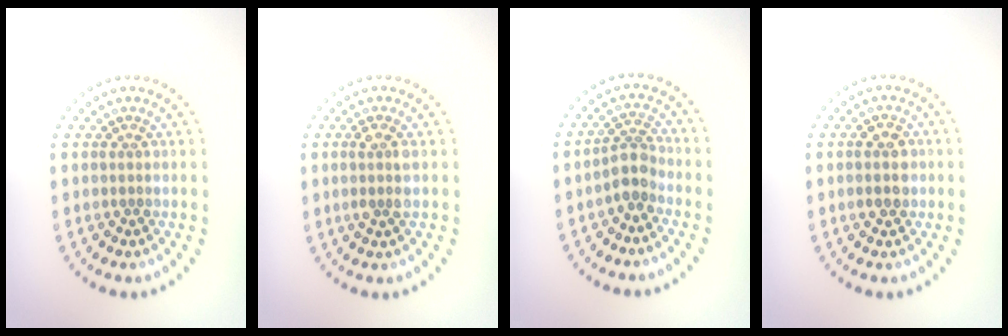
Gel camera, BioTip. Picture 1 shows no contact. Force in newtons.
{"total": 1.7, "press": 1.5, "slide": 0.7}
{"total": 2.5, "press": 2.0, "slide": 1.5}
{"total": 2.1, "press": 2.0, "slide": 0.1}